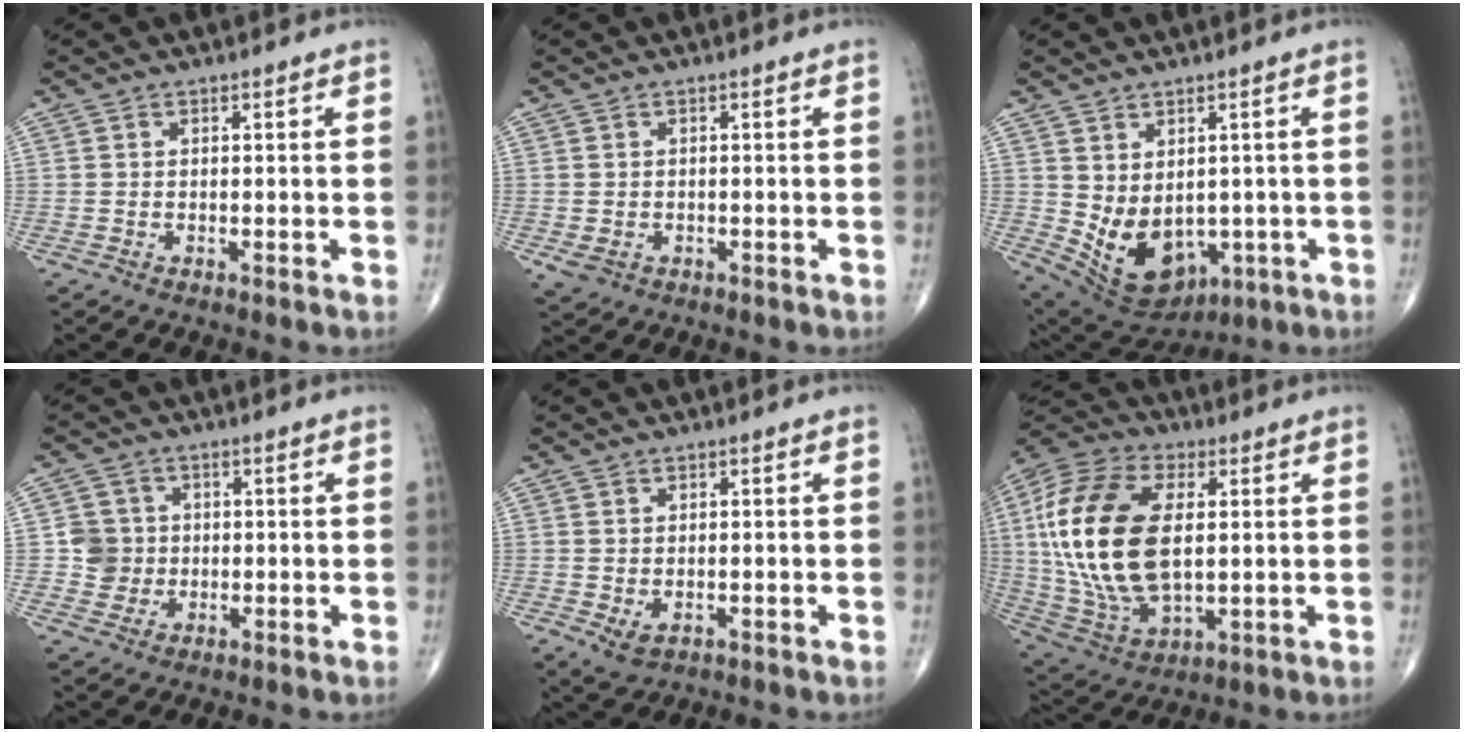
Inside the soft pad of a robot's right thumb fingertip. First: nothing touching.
{"total": 2.5, "force": [-0.8, 2.0, 1.3], "torque": [-0.023, -0.002, -0.004]}
{"total": 12.1, "force": [-1.4, 8.6, 8.4], "torque": [-0.118, -0.003, 0.013]}
{"total": 4.8, "force": [-0.1, 4.8, 0.7], "torque": [0.019, 0.008, -0.005]}
{"total": 3.0, "force": [-0.7, 2.0, 2.1], "torque": [-0.032, -0.006, -0.002]}
{"total": 24.6, "force": [2.7, 13.4, 20.4], "torque": [-0.421, -0.011, 0.048]}